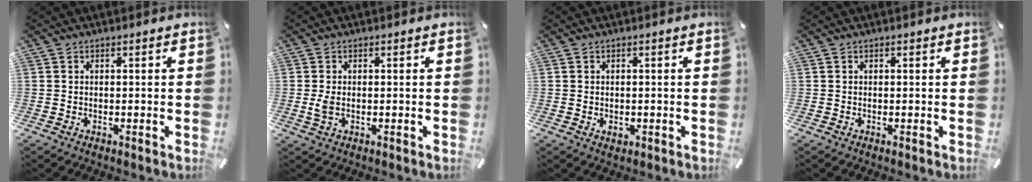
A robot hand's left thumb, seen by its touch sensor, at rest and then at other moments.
{"total": 2.7, "force": [0.0, 1.5, 2.2], "torque": [-0.041, -0.004, -0.004]}
{"total": 1.2, "force": [-0.2, 1.0, 0.6], "torque": [-0.011, 0.003, -0.004]}
{"total": 0.0}